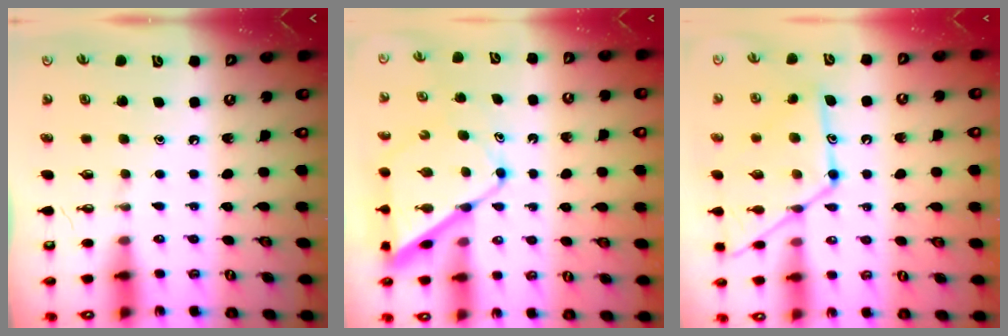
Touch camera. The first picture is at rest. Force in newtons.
{"total": 12.1, "press": 12.0, "slide": 1.0}
{"total": 16.5, "press": 16.5, "slide": 1.3}